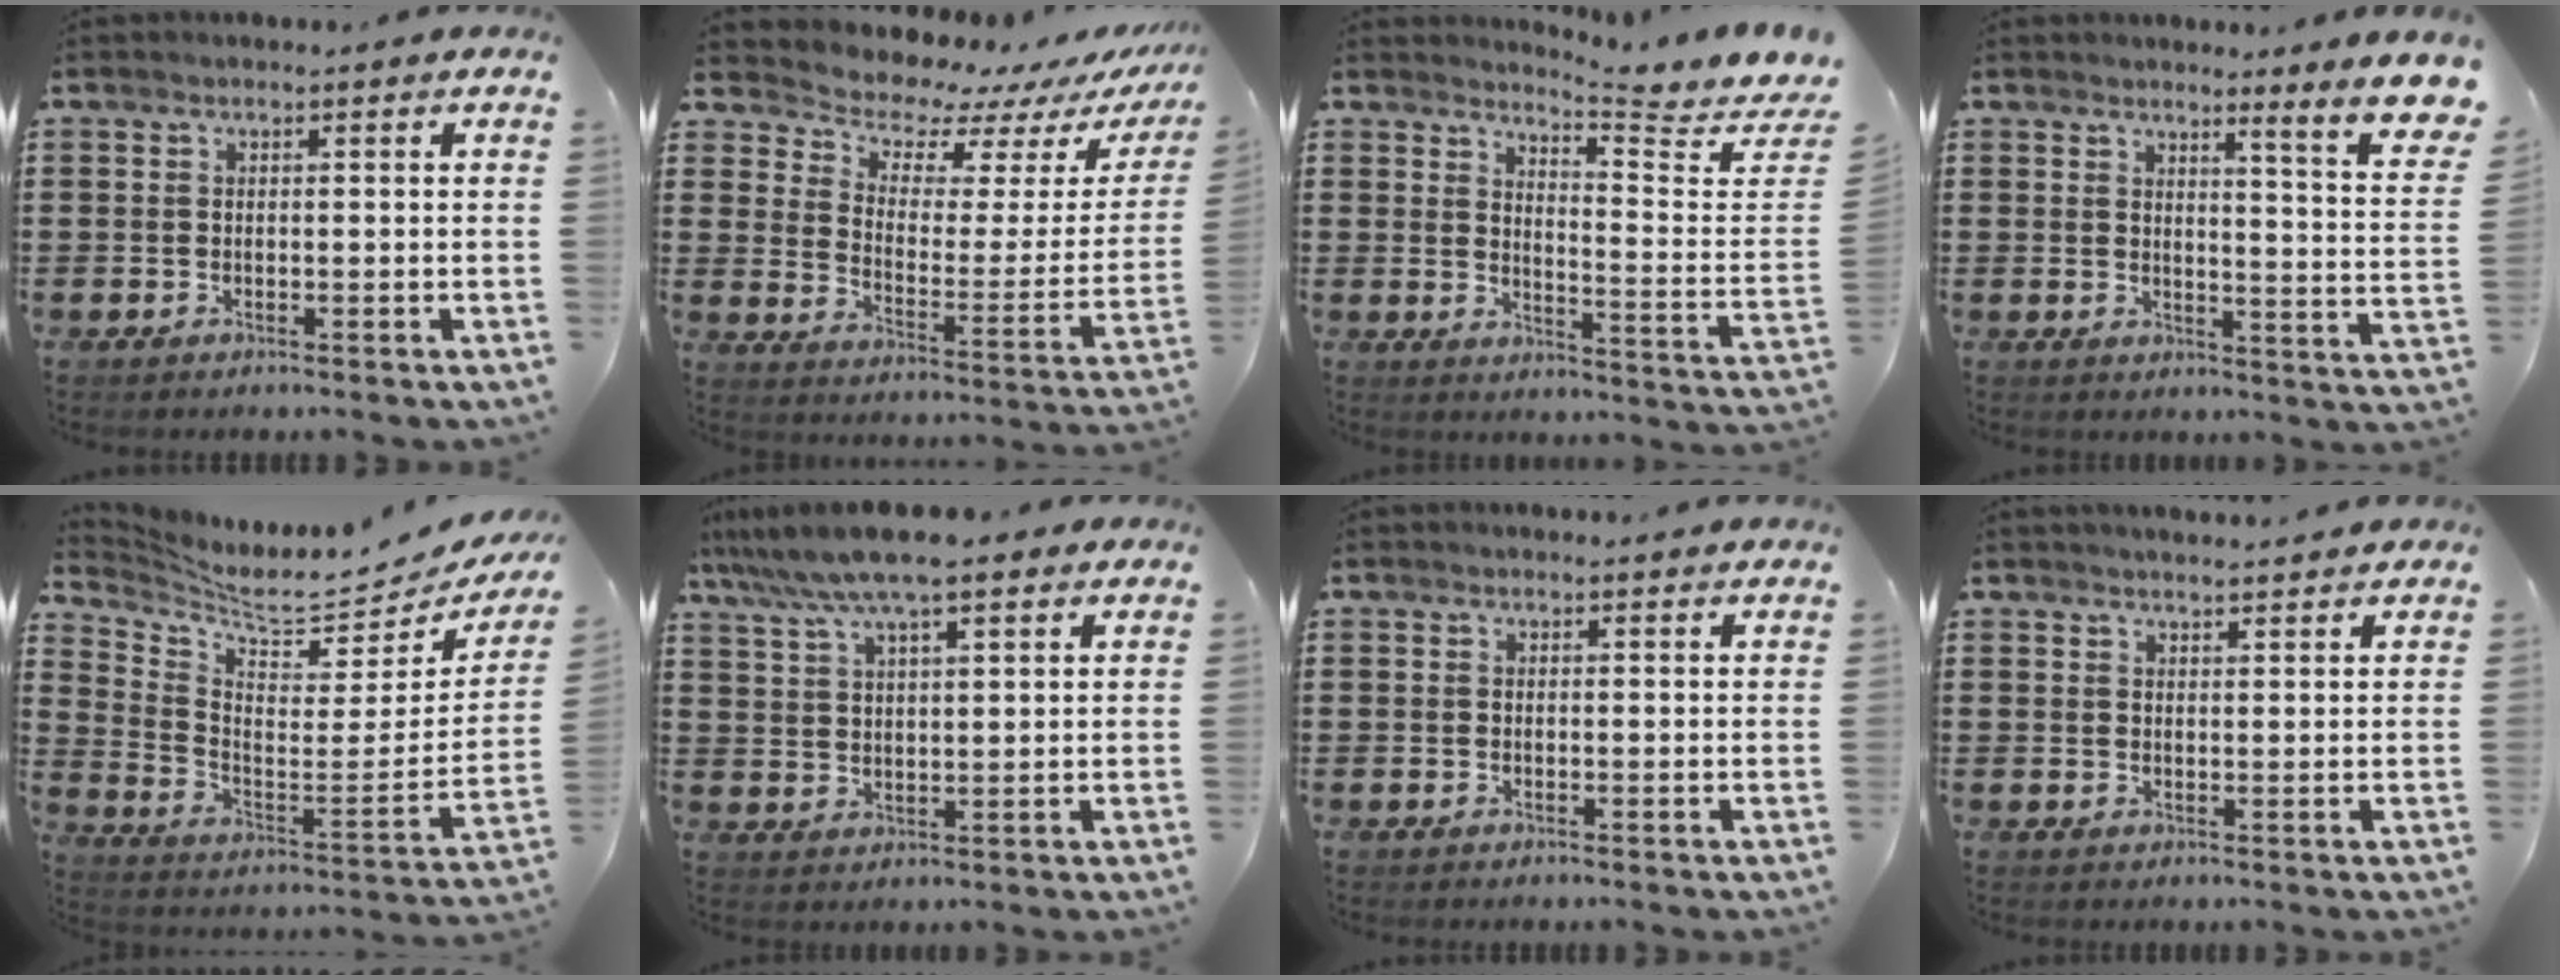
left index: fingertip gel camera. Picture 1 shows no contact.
{"total": 6.4, "force": [6.1, 2.0, 0.6], "torque": [-0.037, -0.059, 0.102]}
{"total": 5.9, "force": [5.5, 0.0, 2.2], "torque": [-0.044, -0.047, 0.090]}
{"total": 4.5, "force": [3.5, -0.8, 2.7], "torque": [-0.048, -0.049, 0.046]}
{"total": 6.1, "force": [5.6, 0.7, 2.4], "torque": [-0.073, -0.059, 0.087]}
{"total": 8.7, "force": [7.0, 1.4, 5.1], "torque": [-0.117, -0.014, 0.125]}
{"total": 0.7, "force": [0.7, 0.0, 0.2], "torque": [0.001, -0.005, 0.013]}
{"total": 2.1, "force": [2.1, -0.1, 0.2], "torque": [-0.009, -0.003, 0.040]}